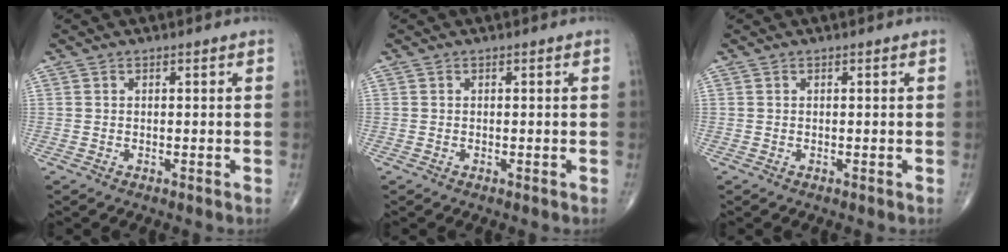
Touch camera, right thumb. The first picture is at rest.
{"total": 0.0}
{"total": 0.0}